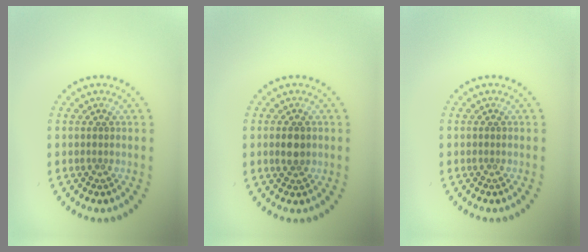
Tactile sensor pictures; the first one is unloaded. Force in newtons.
{"total": 1.9, "press": 1.9, "slide": 0.2}
{"total": 0.0}